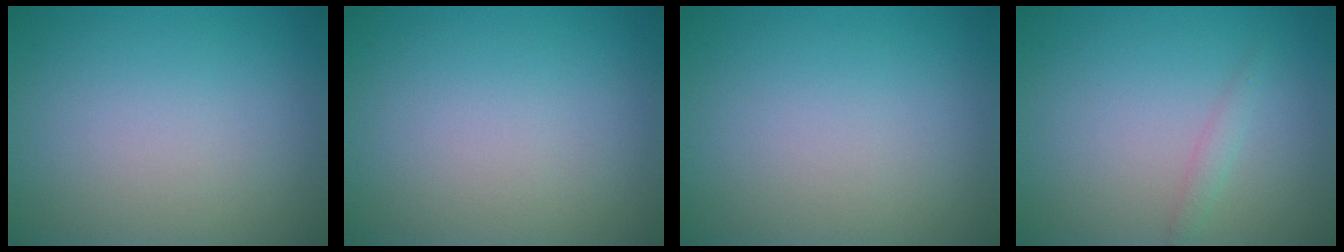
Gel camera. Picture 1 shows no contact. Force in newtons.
{"total": 0.0}
{"total": 0.0}
{"total": 1.0, "press": 1.0, "slide": 0.0}